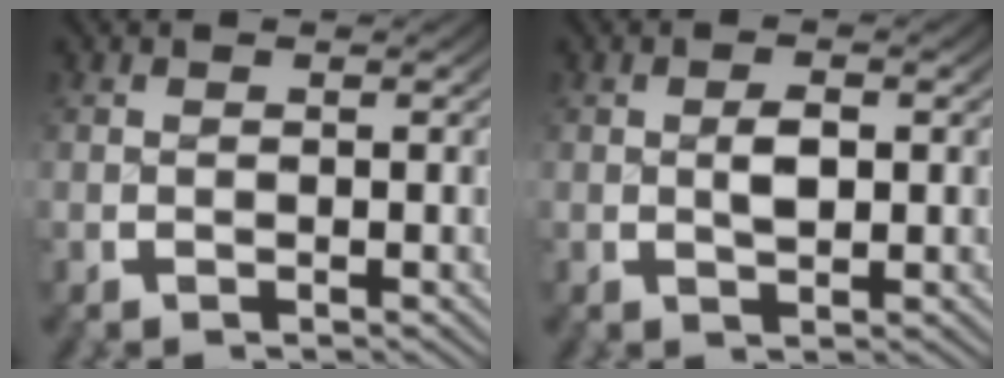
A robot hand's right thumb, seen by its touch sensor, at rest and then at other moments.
{"total": 1.9, "force": [0.1, 1.1, 1.6], "torque": [-0.030, -0.001, 0.005]}